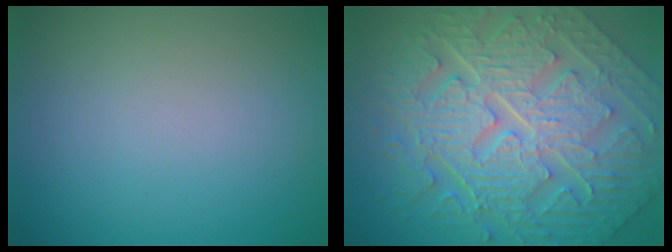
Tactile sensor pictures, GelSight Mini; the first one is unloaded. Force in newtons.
{"total": 11.5, "press": 7.8, "slide": 8.5}